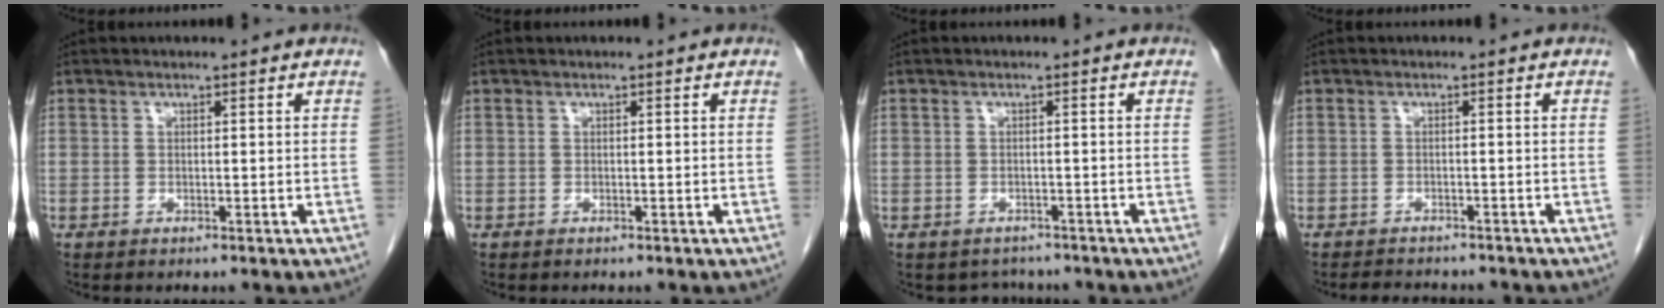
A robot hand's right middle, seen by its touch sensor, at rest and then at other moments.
{"total": 0.0}
{"total": 3.8, "force": [-3.3, 1.7, 0.3], "torque": [-0.006, 0.006, -0.042]}
{"total": 5.9, "force": [-5.5, 1.3, 1.9], "torque": [-0.028, -0.004, -0.073]}